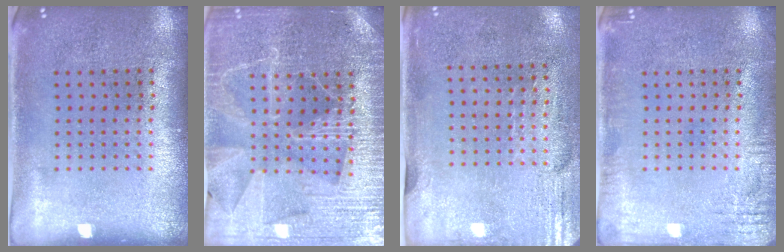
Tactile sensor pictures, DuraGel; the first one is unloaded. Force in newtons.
{"total": 4.1, "press": 3.9, "slide": 1.3}
{"total": 3.0, "press": 2.5, "slide": 1.6}
{"total": 2.3, "press": 2.3, "slide": 0.3}